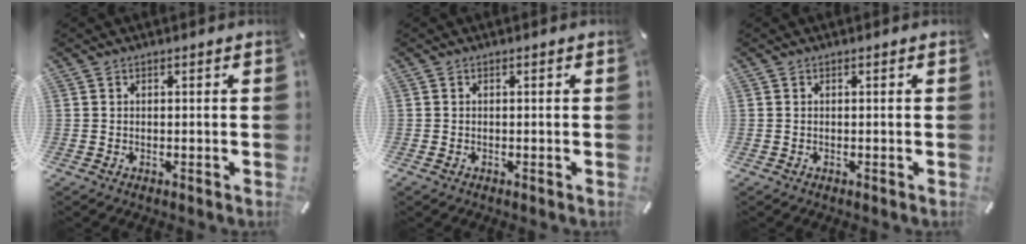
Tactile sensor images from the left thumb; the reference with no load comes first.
{"total": 0.6, "force": [-0.3, 0.4, 0.3], "torque": [-0.006, 0.002, -0.008]}
{"total": 0.0}